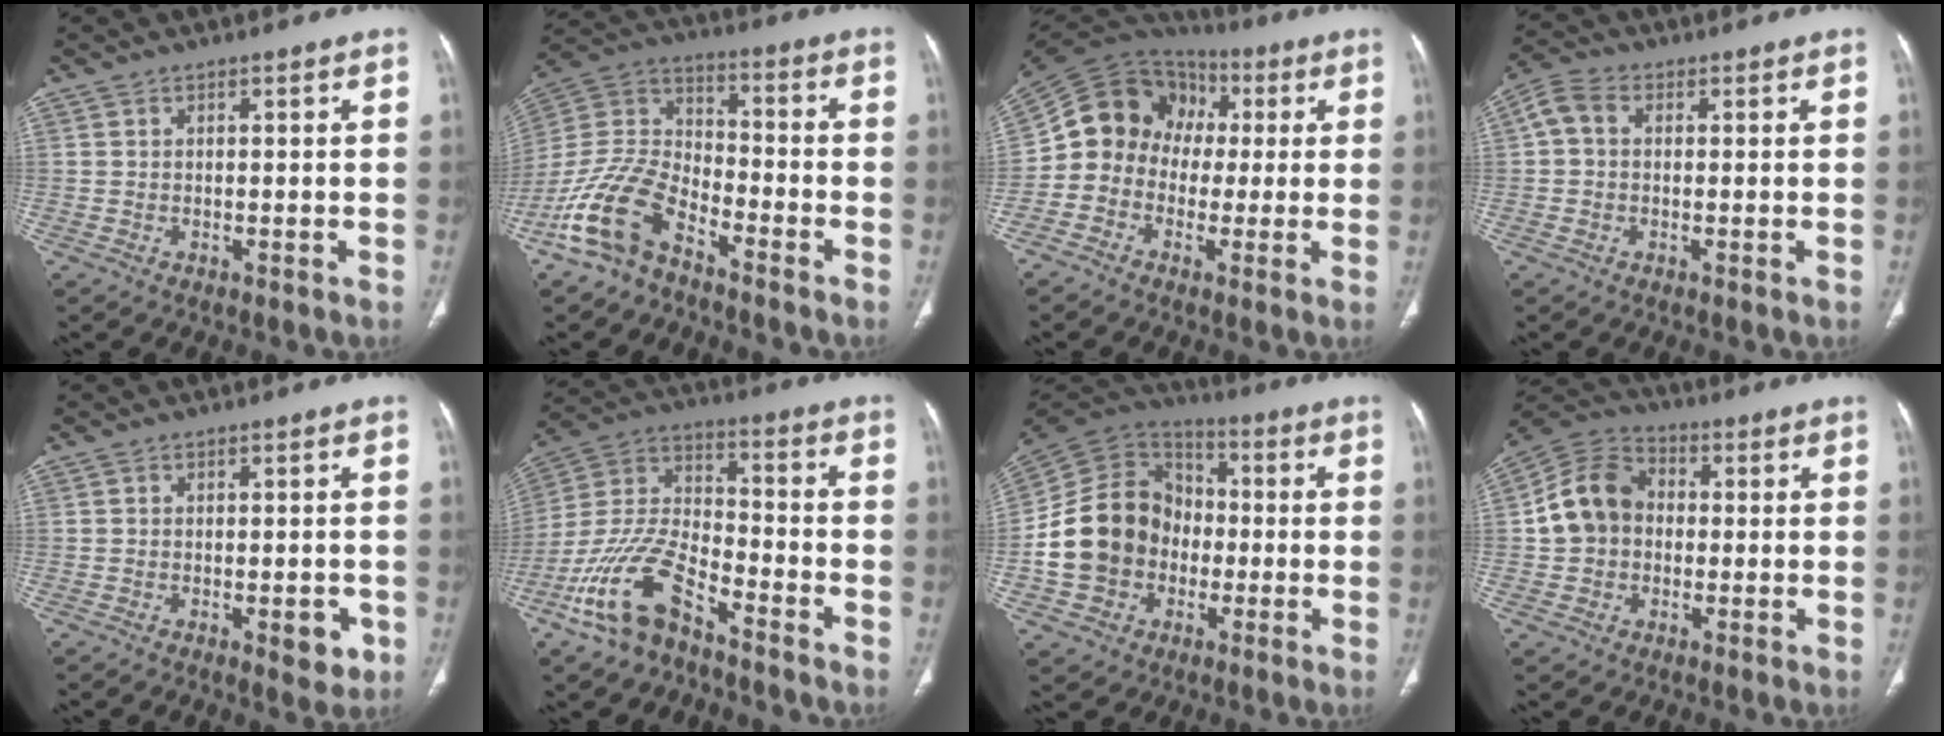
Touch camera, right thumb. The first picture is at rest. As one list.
[{"total": 14.3, "force": [-9.2, 7.1, 8.3], "torque": [-0.170, 0.064, -0.189]}, {"total": 14.2, "force": [0.0, 12.4, 6.8], "torque": [-0.093, 0.050, -0.012]}, {"total": 4.6, "force": [0.5, 3.4, 3.1], "torque": [-0.066, 0.013, 0.003]}, {"total": 4.5, "force": [-1.7, 2.0, 3.7], "torque": [-0.028, -0.001, -0.017]}, {"total": 15.4, "force": [-9.6, 6.7, 10.0], "torque": [-0.200, 0.061, -0.189]}, {"total": 18.3, "force": [-3.3, 15.5, 9.2], "torque": [-0.142, 0.040, -0.062]}, {"total": 10.9, "force": [0.0, 9.1, 6.0], "torque": [-0.096, 0.031, -0.012]}]